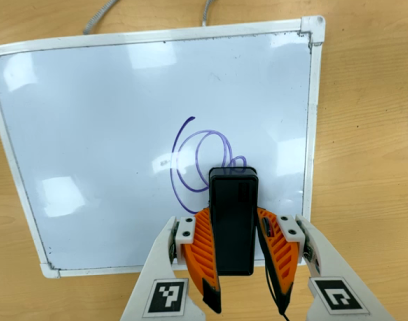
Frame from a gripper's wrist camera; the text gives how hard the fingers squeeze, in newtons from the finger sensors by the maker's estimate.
{"total": 3.9, "left": 2.5, "right": 5.4}